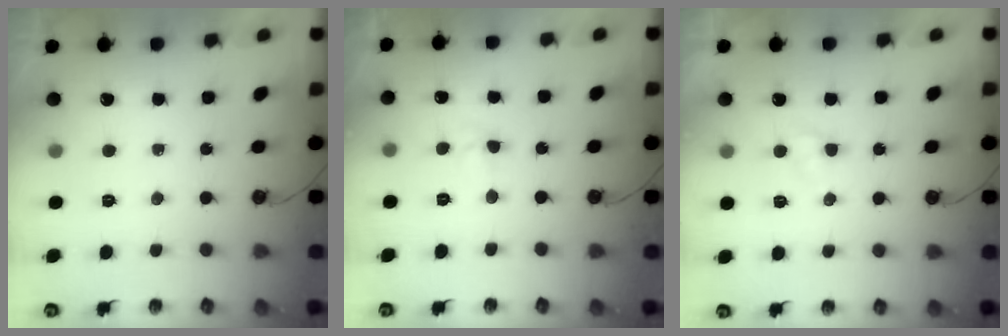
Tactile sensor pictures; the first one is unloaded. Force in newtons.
{"total": 3.0, "press": 2.8, "slide": 1.1}
{"total": 3.6, "press": 3.6, "slide": 0.5}